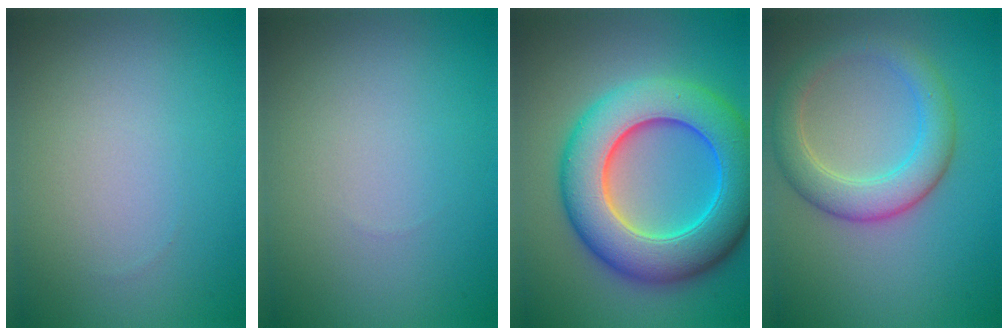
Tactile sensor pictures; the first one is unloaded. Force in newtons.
{"total": 0.0}
{"total": 11.3, "press": 11.3, "slide": 0.2}
{"total": 4.8, "press": 4.7, "slide": 0.3}